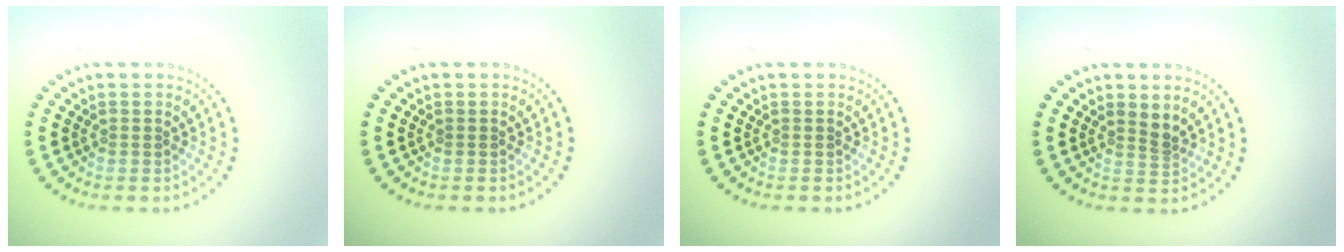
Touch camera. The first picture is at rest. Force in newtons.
{"total": 0.0}
{"total": 0.0}
{"total": 1.3, "press": 0.8, "slide": 1.0}